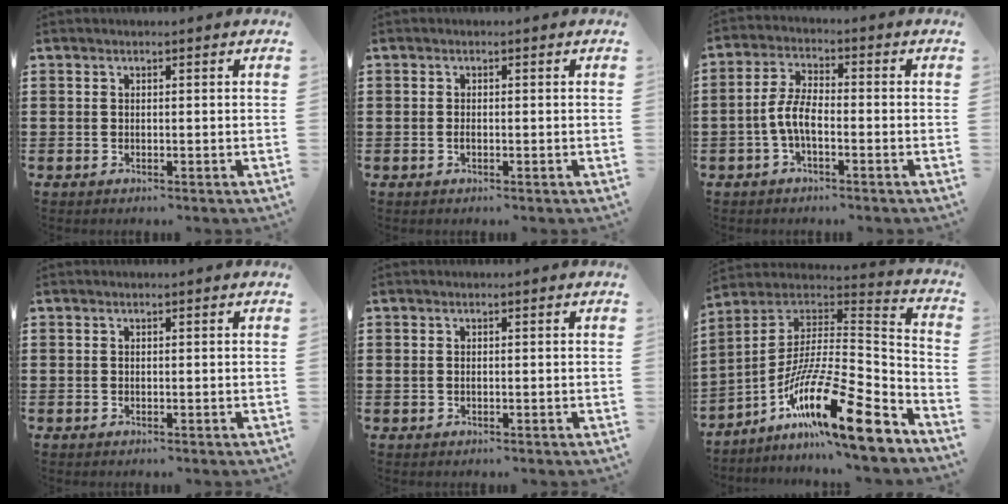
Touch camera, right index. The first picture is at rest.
{"total": 0.5, "force": [-0.2, 0.3, 0.4], "torque": [-0.010, -0.002, -0.004]}
{"total": 5.3, "force": [-1.8, 2.1, 4.6], "torque": [-0.115, -0.004, -0.043]}
{"total": 0.0}
{"total": 0.6, "force": [0.0, 0.3, 0.5], "torque": [-0.012, 0.000, 0.000]}
{"total": 18.9, "force": [-11.4, 2.9, 14.8], "torque": [-0.265, 0.008, -0.206]}